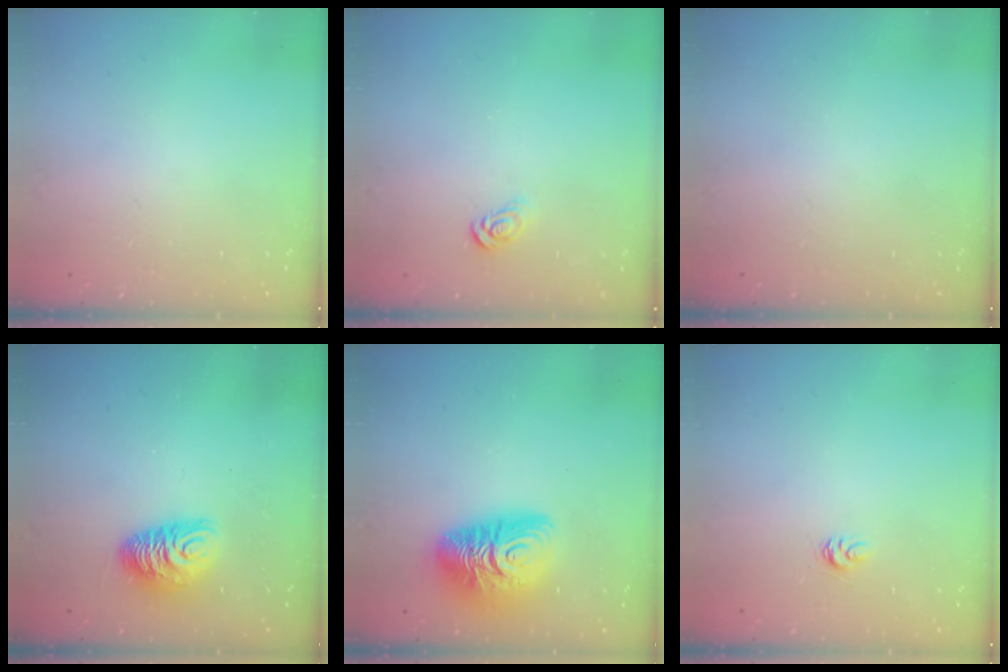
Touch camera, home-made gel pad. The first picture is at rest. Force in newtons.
{"total": 4.3, "press": 4.3, "slide": 0.4}
{"total": 0.0}
{"total": 10.7, "press": 10.6, "slide": 0.8}
{"total": 14.8, "press": 14.7, "slide": 1.5}
{"total": 4.3, "press": 4.3, "slide": 0.5}